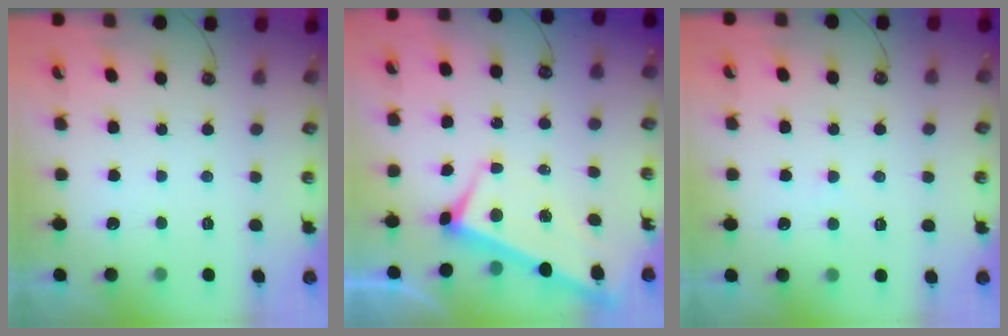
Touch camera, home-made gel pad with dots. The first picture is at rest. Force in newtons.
{"total": 3.0, "press": 2.9, "slide": 0.9}
{"total": 2.0, "press": 2.0, "slide": 0.4}